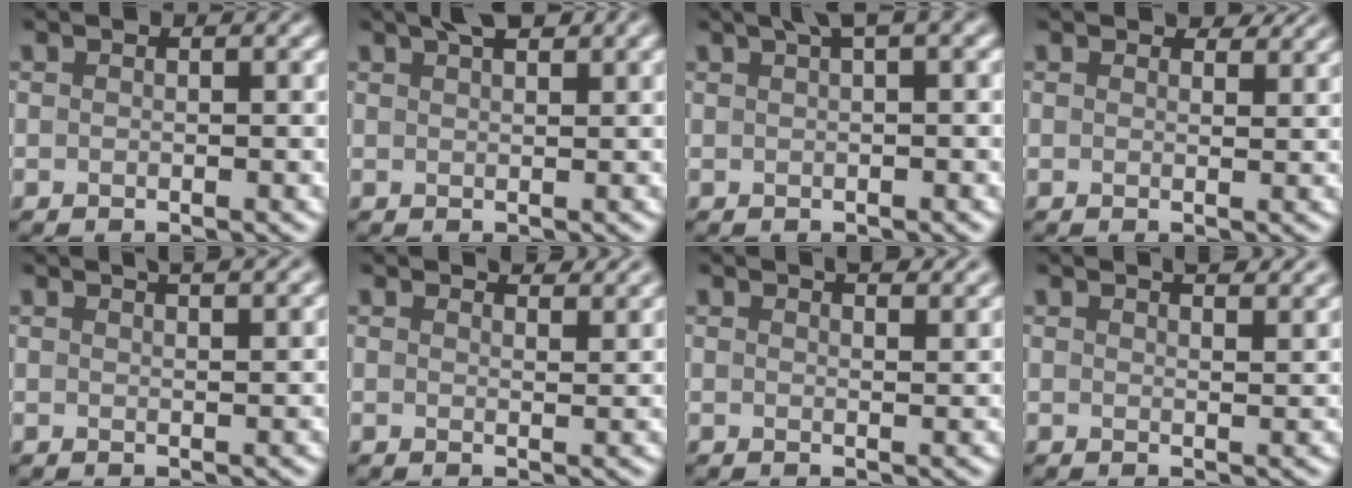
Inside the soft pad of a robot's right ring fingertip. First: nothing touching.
{"total": 3.3, "force": [2.2, 0.9, 2.2], "torque": [-0.029, 0.010, 0.029]}
{"total": 2.8, "force": [1.5, 0.6, 2.2], "torque": [-0.024, 0.014, 0.025]}
{"total": 1.8, "force": [1.5, 0.7, 0.7], "torque": [-0.011, -0.003, 0.019]}
{"total": 3.4, "force": [2.6, 1.2, 2.0], "torque": [0.005, 0.016, 0.007]}
{"total": 2.8, "force": [2.6, 0.4, 0.9], "torque": [-0.009, 0.000, 0.032]}
{"total": 2.6, "force": [2.3, 0.7, 1.2], "torque": [-0.005, 0.003, 0.025]}
{"total": 3.1, "force": [2.7, 0.8, 1.4], "torque": [-0.006, 0.009, 0.024]}